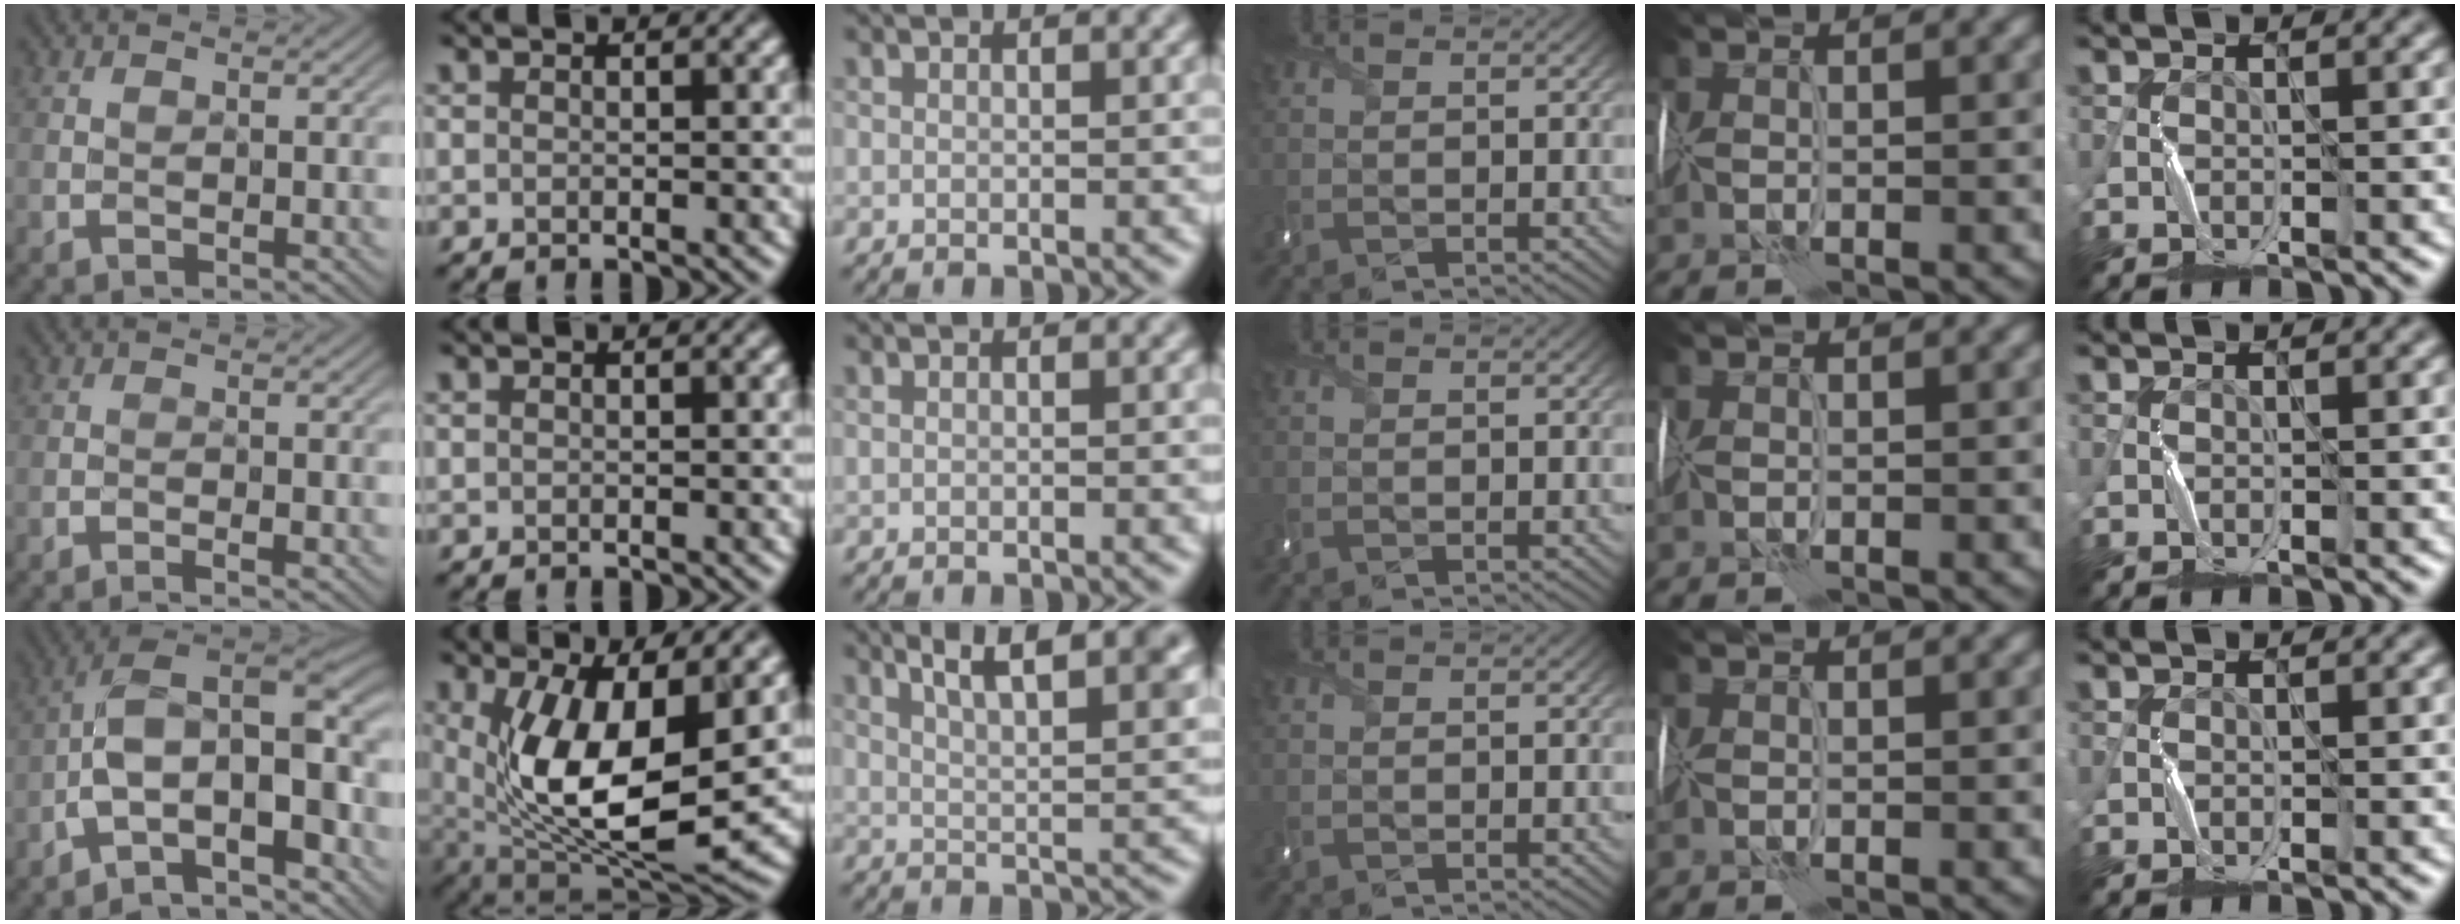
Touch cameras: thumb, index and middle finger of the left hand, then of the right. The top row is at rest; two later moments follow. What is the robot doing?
{"motion": "wrap", "object": "sponge"}